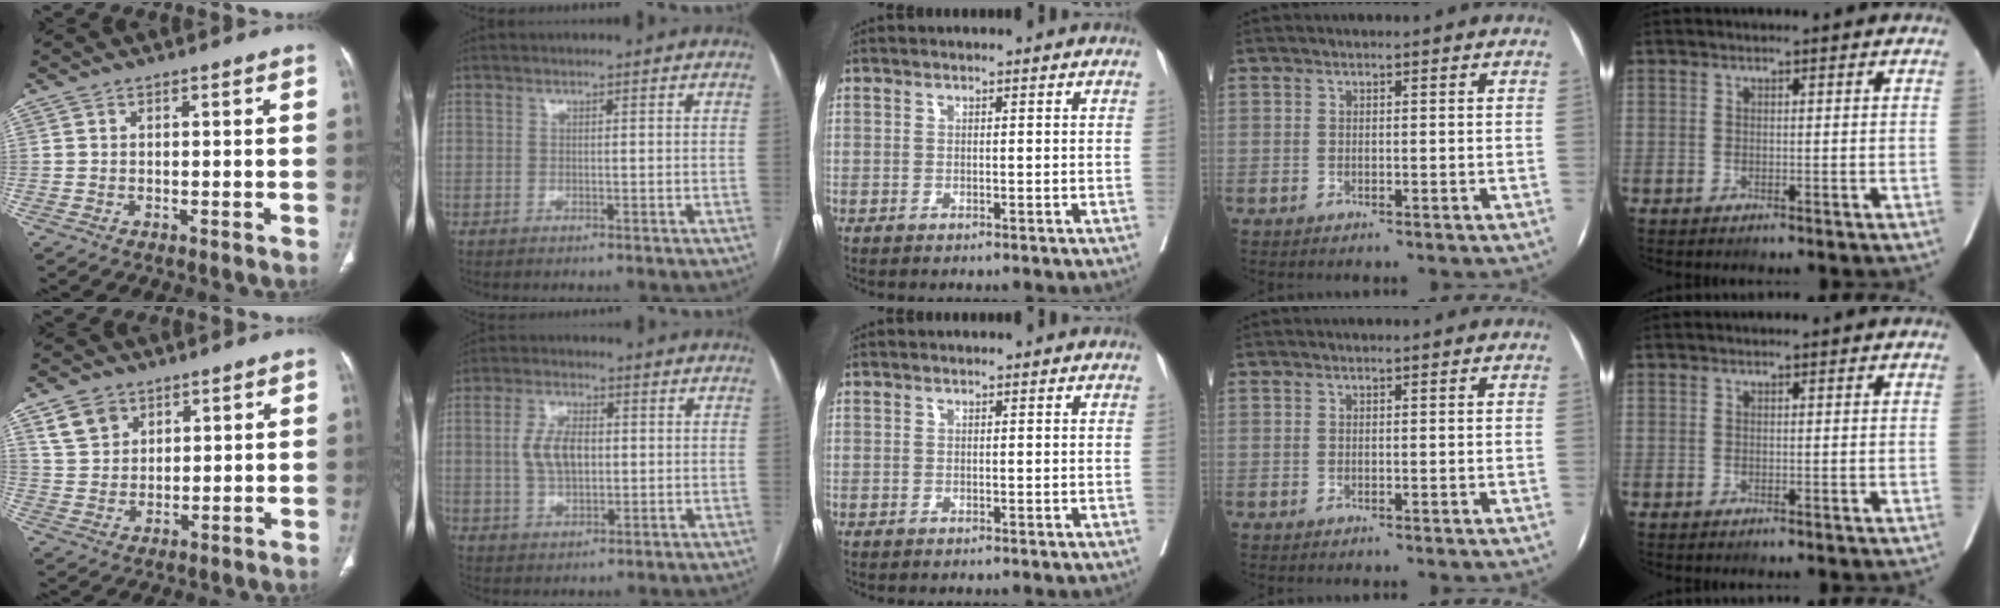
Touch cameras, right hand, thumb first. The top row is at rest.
{"thumb": {"total": 6.4, "force": [3.7, 4.7, 2.4], "torque": [-0.027, -0.014, 0.076]}, "index": {"total": 6.7, "force": [0.5, 3.6, 5.6], "torque": [-0.117, 0.012, 0.012]}}